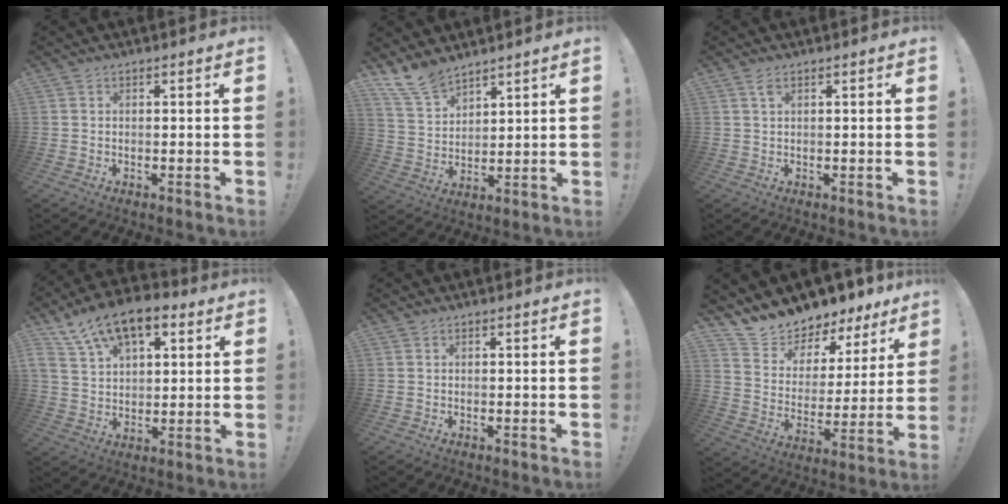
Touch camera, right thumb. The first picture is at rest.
{"total": 9.7, "force": [8.3, 4.2, 2.8], "torque": [-0.057, -0.057, 0.164]}
{"total": 1.7, "force": [1.0, 0.7, 1.2], "torque": [-0.018, -0.002, 0.016]}
{"total": 14.3, "force": [8.4, 7.5, 8.8], "torque": [-0.155, -0.042, 0.157]}
{"total": 0.0}
{"total": 9.5, "force": [9.1, 2.8, 0.3], "torque": [-0.029, -0.097, 0.159]}